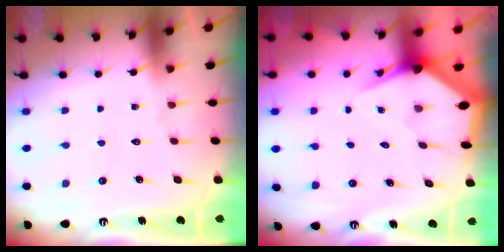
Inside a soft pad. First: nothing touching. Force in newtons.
{"total": 3.3, "press": 3.3, "slide": 0.4}